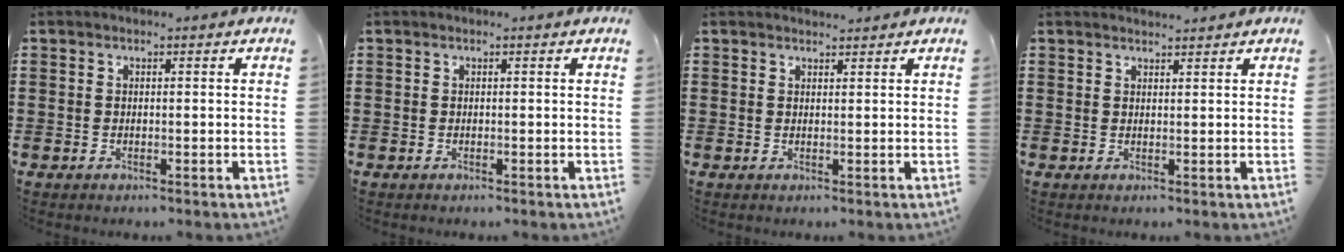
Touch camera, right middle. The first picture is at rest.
{"total": 0.0}
{"total": 1.4, "force": [1.3, 0.3, -0.1], "torque": [0.005, -0.003, 0.024]}
{"total": 1.5, "force": [1.5, 0.1, 0.0], "torque": [0.003, -0.003, 0.027]}